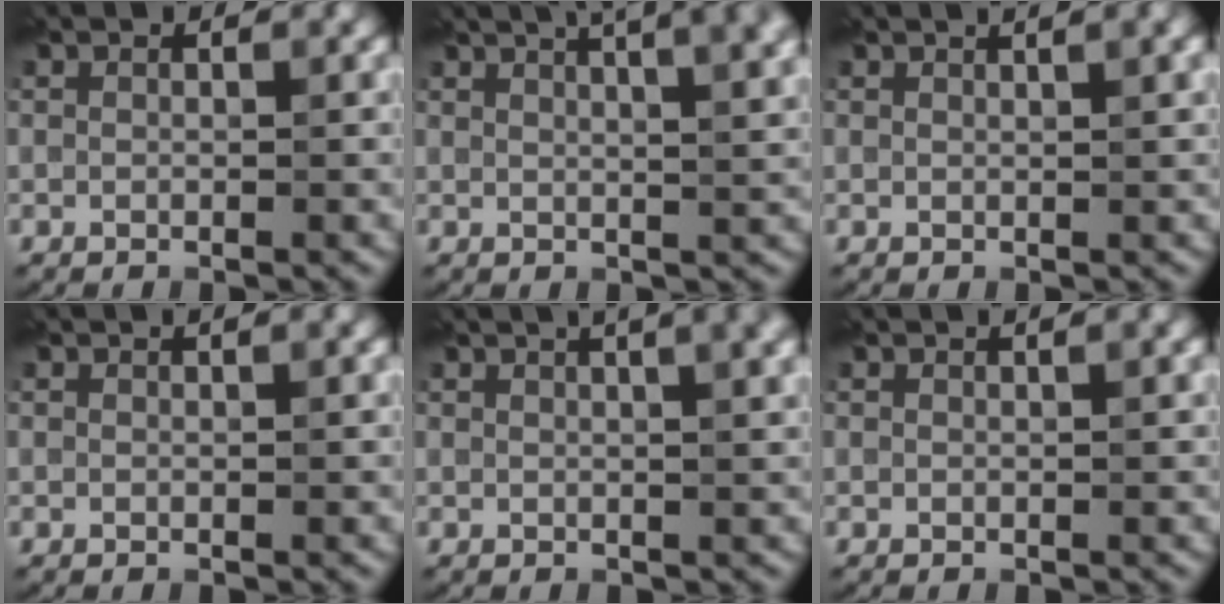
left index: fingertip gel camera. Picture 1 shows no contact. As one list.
[{"total": 10.9, "force": [6.4, 4.3, 7.8], "torque": [-0.061, 0.062, 0.055]}, {"total": 2.3, "force": [1.3, 0.5, 1.8], "torque": [-0.013, 0.002, 0.013]}, {"total": 0.6, "force": [0.4, 0.0, 0.4], "torque": [-0.006, 0.001, 0.008]}, {"total": 8.1, "force": [4.4, 3.4, 5.8], "torque": [-0.039, 0.053, 0.026]}, {"total": 0.9, "force": [0.6, 0.0, 0.7], "torque": [-0.010, 0.001, 0.010]}]